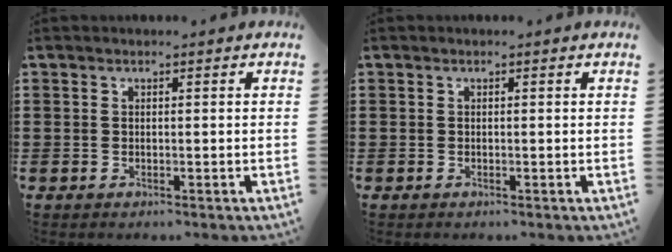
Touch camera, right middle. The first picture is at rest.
{"total": 0.0}